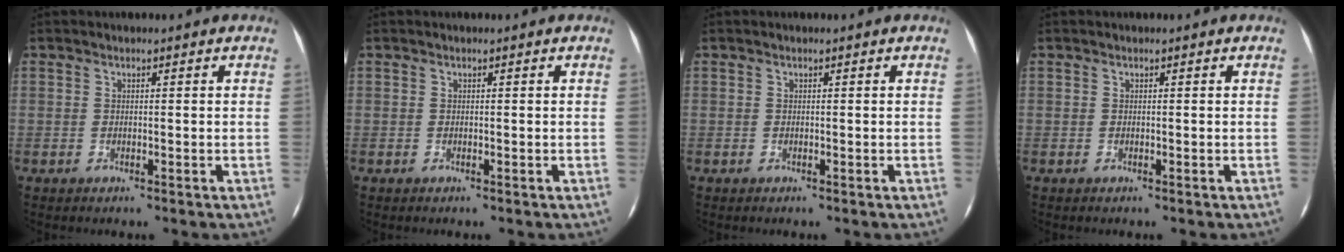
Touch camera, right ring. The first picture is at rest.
{"total": 0.0}
{"total": 0.0}
{"total": 0.0}